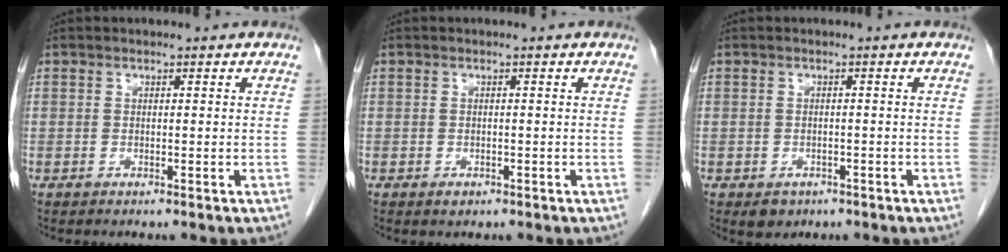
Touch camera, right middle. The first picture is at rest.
{"total": 1.0, "force": [-0.5, 0.7, 0.5], "torque": [-0.006, 0.001, -0.003]}
{"total": 2.5, "force": [-1.5, 1.9, 0.8], "torque": [-0.009, 0.003, -0.013]}